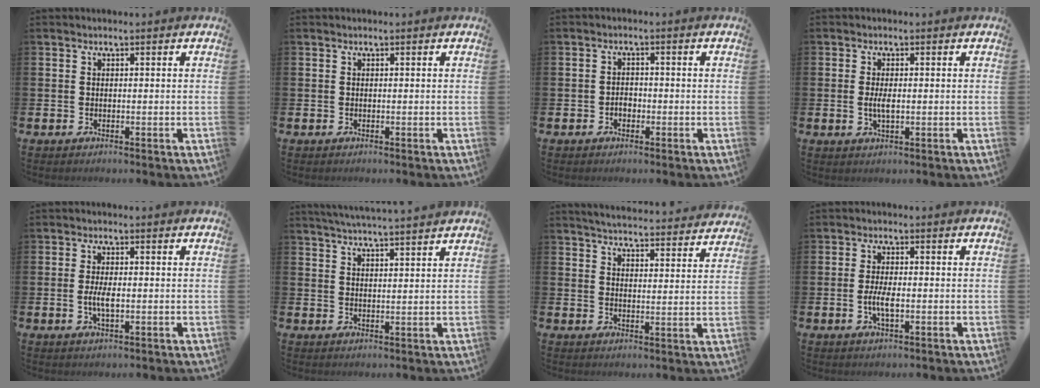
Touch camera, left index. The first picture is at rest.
{"total": 0.0}
{"total": 1.6, "force": [-0.6, 1.2, 0.8], "torque": [-0.013, 0.003, -0.014]}
{"total": 2.3, "force": [-0.1, 0.9, 2.2], "torque": [-0.038, 0.000, -0.003]}
{"total": 3.1, "force": [-0.3, 1.3, 2.8], "torque": [-0.050, 0.001, -0.006]}
{"total": 4.2, "force": [4.1, -0.7, 0.5], "torque": [-0.019, -0.020, 0.074]}
{"total": 4.9, "force": [4.8, 0.3, 0.5], "torque": [-0.023, -0.039, 0.084]}
{"total": 3.2, "force": [-0.6, 1.1, 2.9], "torque": [-0.049, 0.001, -0.012]}